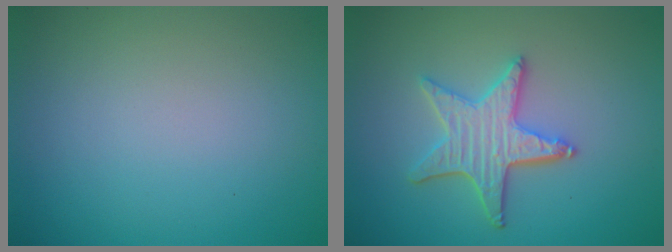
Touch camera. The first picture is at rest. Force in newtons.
{"total": 4.2, "press": 3.8, "slide": 1.7}